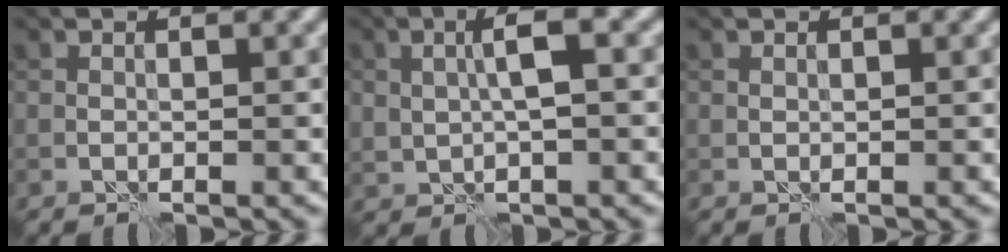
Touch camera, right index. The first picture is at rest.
{"total": 3.4, "force": [0.6, 1.1, 3.1], "torque": [-0.063, 0.009, 0.010]}
{"total": 0.0}